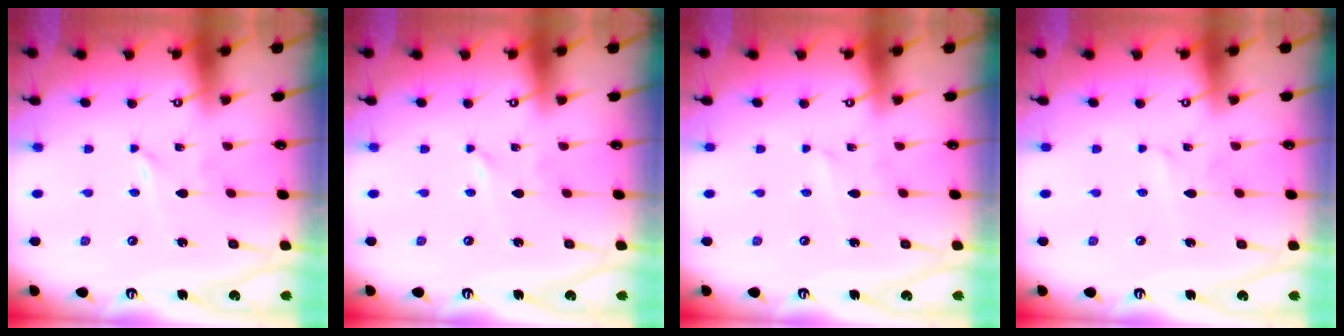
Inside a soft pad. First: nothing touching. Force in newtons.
{"total": 0.0}
{"total": 1.6, "press": 1.6, "slide": 0.2}
{"total": 1.6, "press": 1.6, "slide": 0.1}